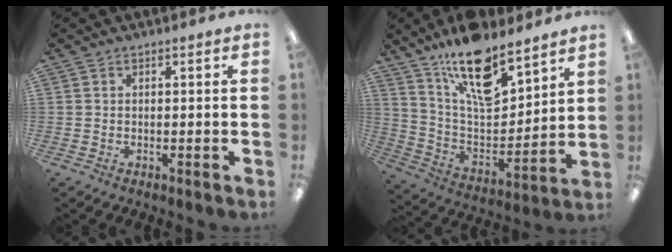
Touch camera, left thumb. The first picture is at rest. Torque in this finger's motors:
{"motor_torque": [2.57, 1.53, 1.45, -1.32, 0.13]}